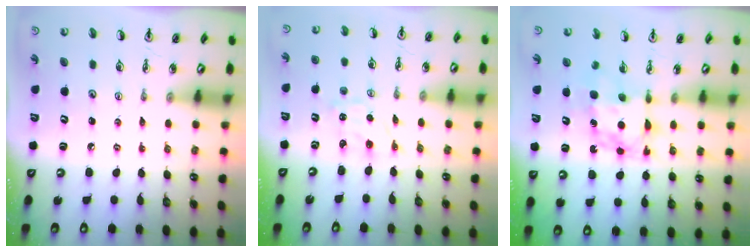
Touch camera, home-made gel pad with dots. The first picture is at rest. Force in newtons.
{"total": 0.6, "press": 0.4, "slide": 0.4}
{"total": 7.1, "press": 7.1, "slide": 0.5}